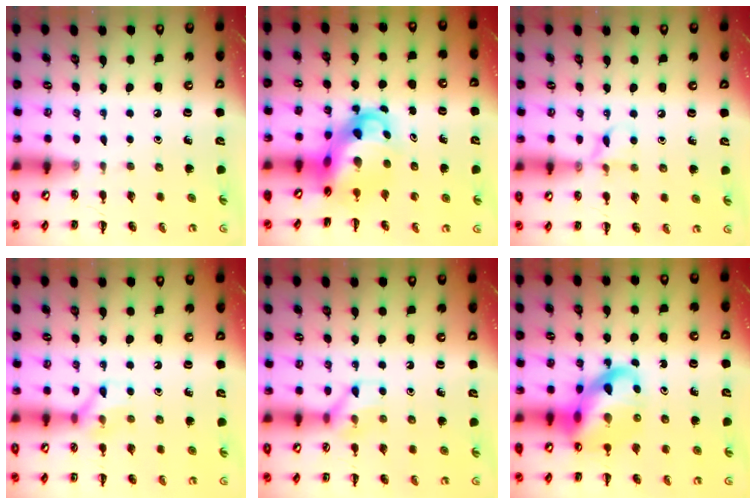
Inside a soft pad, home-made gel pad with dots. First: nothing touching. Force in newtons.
{"total": 5.7, "press": 5.5, "slide": 1.5}
{"total": 6.2, "press": 6.0, "slide": 1.4}
{"total": 8.1, "press": 8.1, "slide": 0.7}
{"total": 8.4, "press": 8.3, "slide": 0.5}
{"total": 15.2, "press": 14.7, "slide": 3.9}